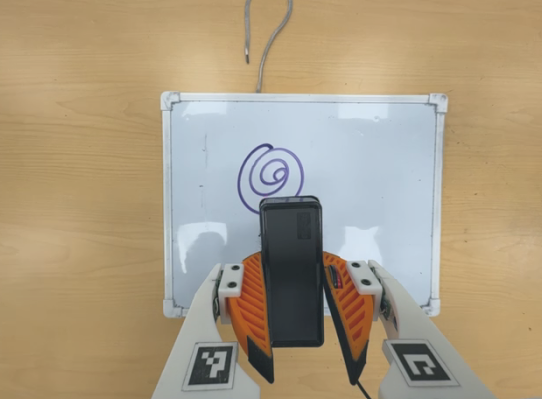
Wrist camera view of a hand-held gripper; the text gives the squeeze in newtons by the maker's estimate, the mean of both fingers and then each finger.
{"total": 7.3, "left": 6.3, "right": 8.4}